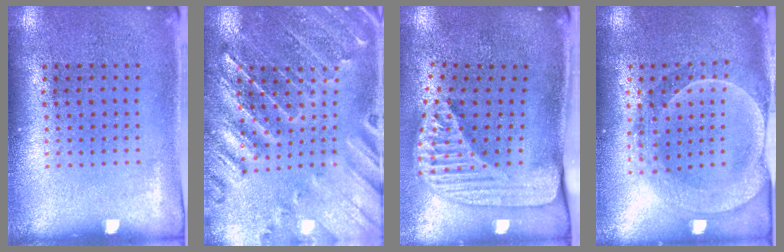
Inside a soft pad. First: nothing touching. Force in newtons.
{"total": 1.3, "press": 1.3, "slide": 0.4}
{"total": 2.4, "press": 1.7, "slide": 1.7}
{"total": 2.2, "press": 2.1, "slide": 0.9}